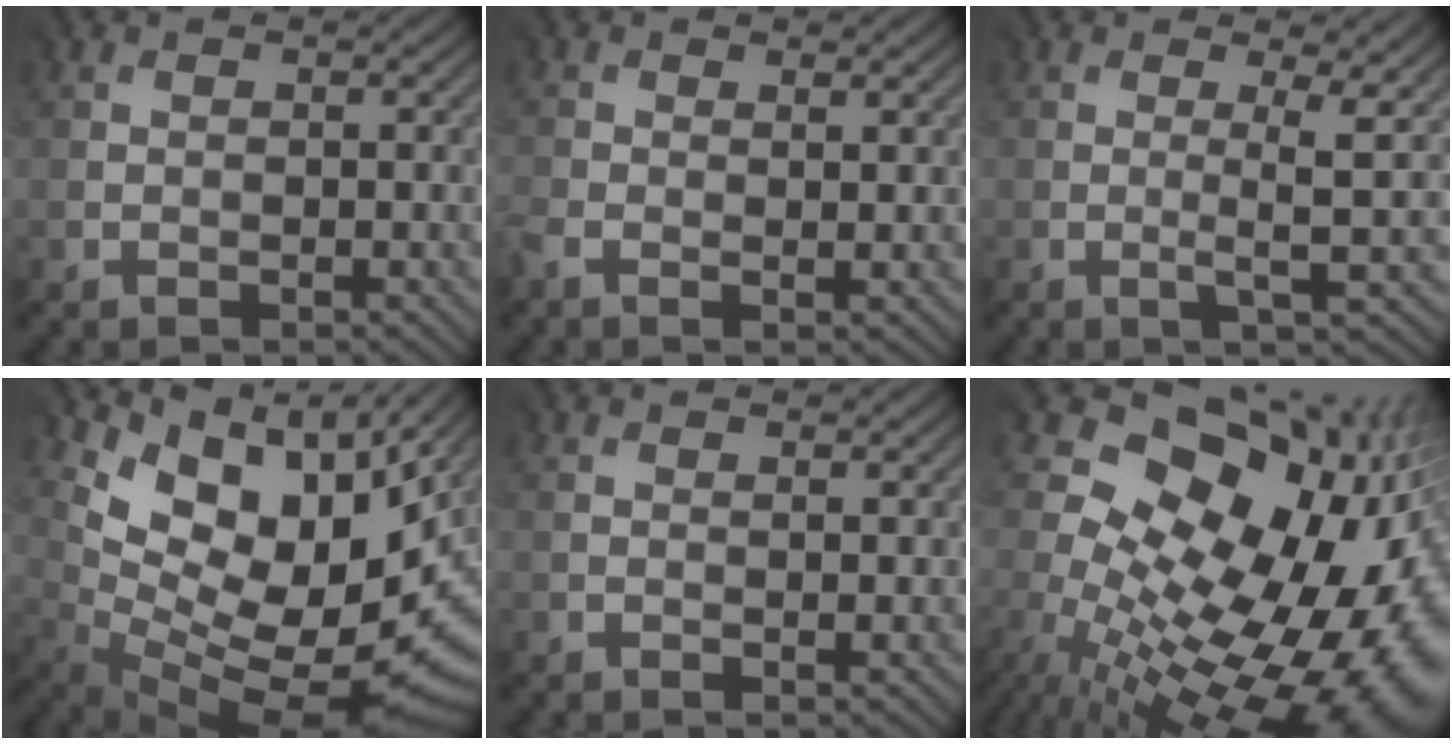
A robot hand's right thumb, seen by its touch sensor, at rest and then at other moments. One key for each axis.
{"total": 1.7, "fx": -0.1, "fy": 0.6, "fz": 1.6, "tx": -0.050, "ty": -0.005, "tz": -0.008}
{"total": 3.7, "fx": 0.4, "fy": 0.1, "fz": 3.7, "tx": -0.067, "ty": 0.001, "tz": 0.007}
{"total": 11.7, "fx": 4.0, "fy": 5.8, "fz": 9.2, "tx": -0.161, "ty": -0.019, "tz": 0.091}
{"total": 0.9, "fx": 0.7, "fy": 0.2, "fz": 0.5, "tx": -0.012, "ty": -0.003, "tz": 0.014}
{"total": 19.7, "fx": -1.9, "fy": 13.7, "fz": 14.1, "tx": -0.224, "ty": -0.015, "tz": -0.010}